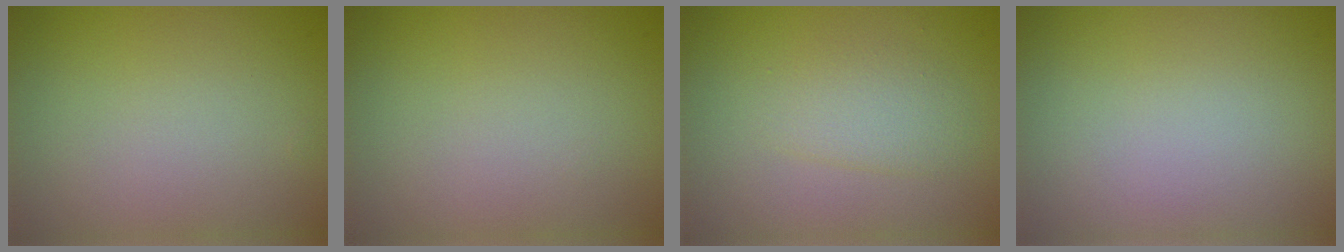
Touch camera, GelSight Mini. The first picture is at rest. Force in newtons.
{"total": 0.0}
{"total": 2.1, "press": 2.1, "slide": 0.1}
{"total": 0.0}